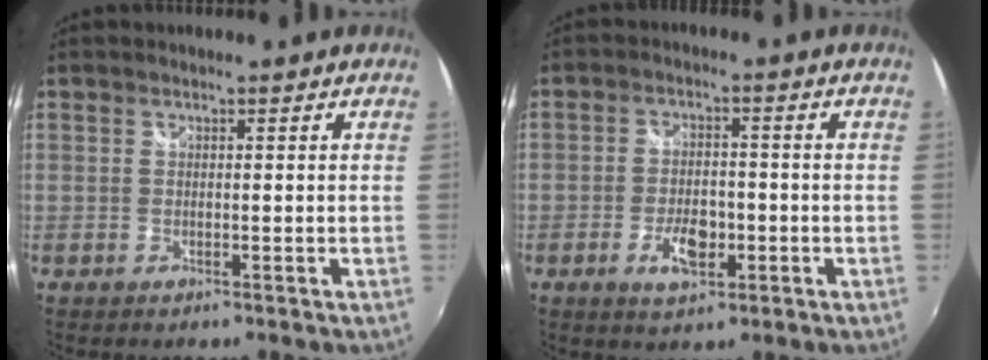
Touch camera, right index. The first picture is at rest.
{"total": 6.5, "force": [-2.4, 3.4, 5.0], "torque": [-0.102, -0.005, -0.038]}